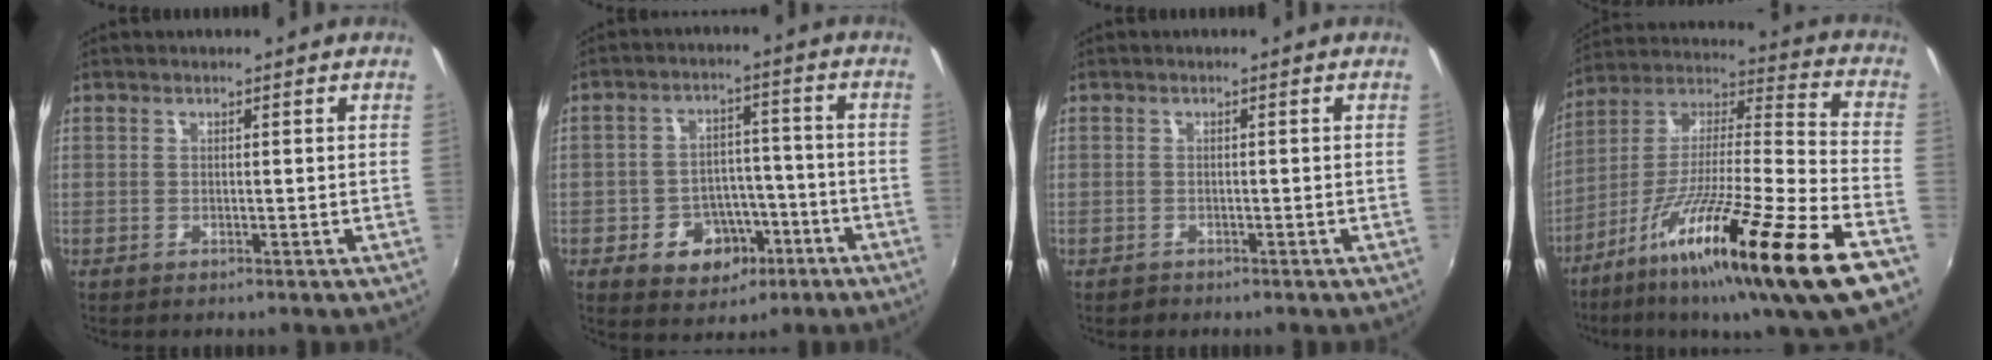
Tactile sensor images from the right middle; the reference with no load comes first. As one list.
[{"total": 9.9, "force": [-4.7, 7.5, 4.4], "torque": [-0.095, 0.023, -0.053]}, {"total": 1.1, "force": [-0.8, 0.8, 0.0], "torque": [-0.002, 0.001, -0.013]}, {"total": 25.6, "force": [-15.0, 0.7, 20.7], "torque": [-0.332, -0.043, -0.255]}]